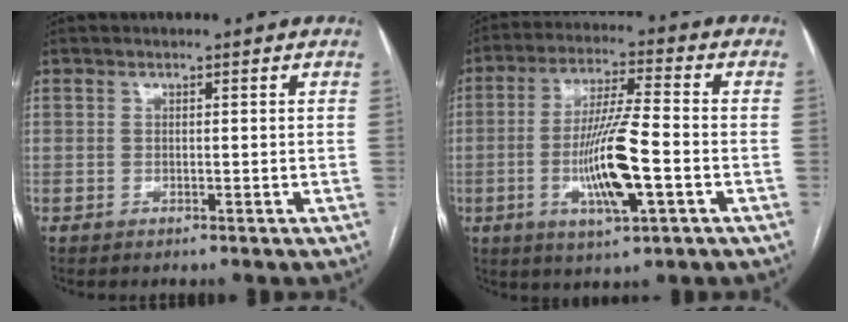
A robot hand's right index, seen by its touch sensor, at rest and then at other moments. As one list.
[{"total": 12.0, "force": [-3.2, 1.2, 11.6], "torque": [-0.222, -0.007, -0.057]}]